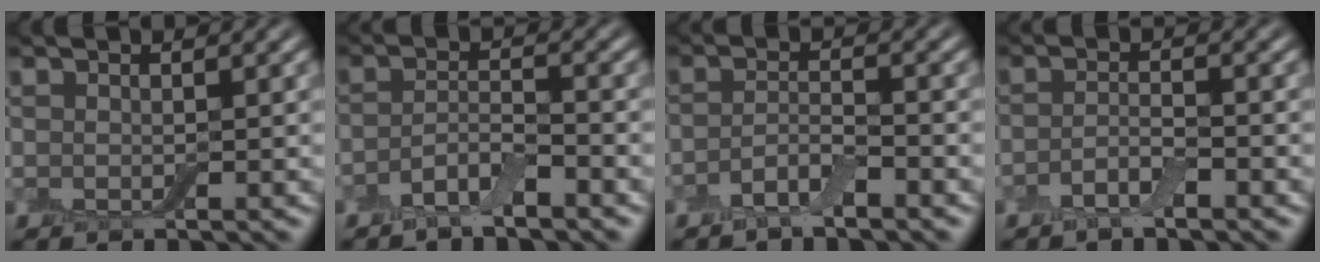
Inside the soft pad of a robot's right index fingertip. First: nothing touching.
{"total": 2.8, "force": [-1.9, 0.7, 2.0], "torque": [-0.040, 0.004, -0.042]}
{"total": 2.5, "force": [-1.6, 0.7, 1.8], "torque": [-0.037, 0.005, -0.037]}
{"total": 2.0, "force": [-1.2, 0.5, 1.5], "torque": [-0.031, 0.004, -0.028]}